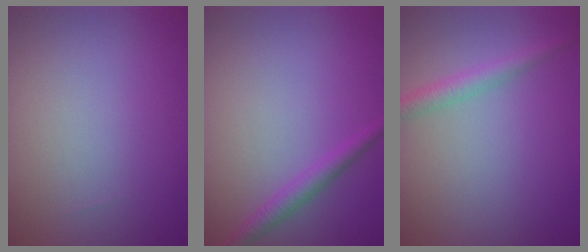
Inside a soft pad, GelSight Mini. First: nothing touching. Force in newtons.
{"total": 1.9, "press": 1.9, "slide": 0.1}
{"total": 2.2, "press": 2.2, "slide": 0.1}